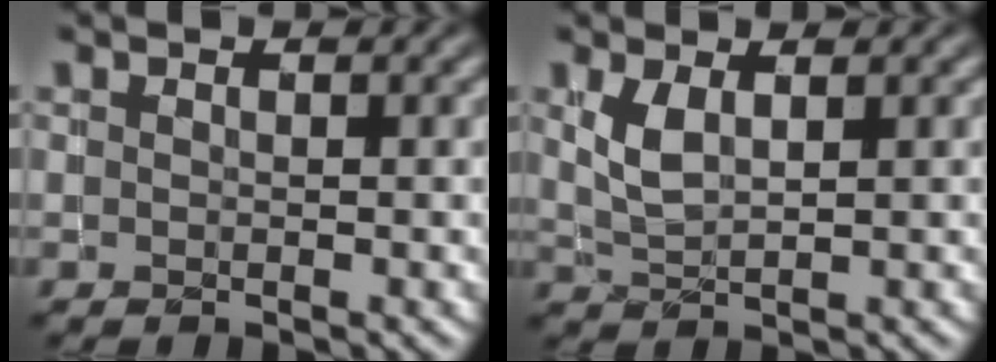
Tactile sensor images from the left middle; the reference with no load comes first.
{"total": 2.3, "force": [0.7, 1.0, 1.9], "torque": [-0.049, -0.001, 0.020]}